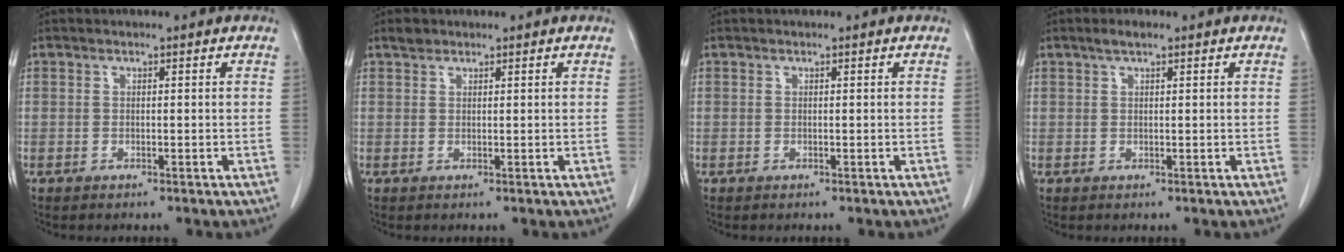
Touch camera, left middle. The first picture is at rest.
{"total": 1.2, "force": [1.0, 0.6, 0.2], "torque": [-0.010, 0.005, 0.017]}
{"total": 0.0}
{"total": 1.8, "force": [1.3, 0.4, 1.3], "torque": [-0.031, 0.007, 0.023]}